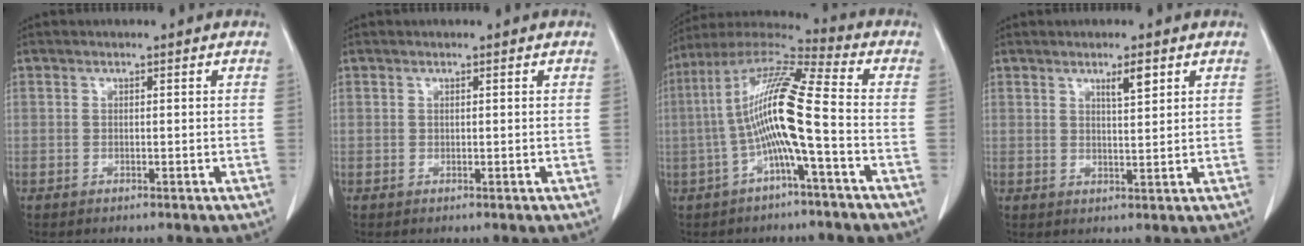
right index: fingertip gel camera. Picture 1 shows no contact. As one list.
[{"total": 0.0}, {"total": 12.8, "force": [-2.3, 0.1, 12.6], "torque": [-0.247, 0.024, -0.053]}, {"total": 3.0, "force": [1.8, 0.4, 2.4], "torque": [-0.041, -0.002, 0.030]}]